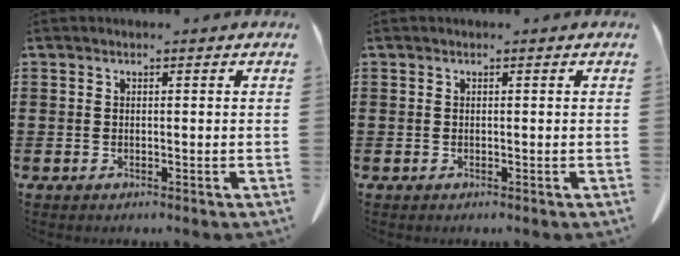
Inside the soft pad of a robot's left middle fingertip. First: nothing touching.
{"total": 0.0}